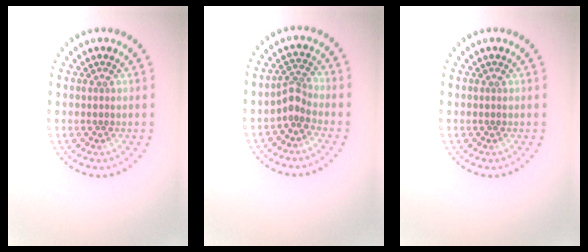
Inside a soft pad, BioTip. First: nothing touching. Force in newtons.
{"total": 1.9, "press": 1.4, "slide": 1.4}
{"total": 0.0}